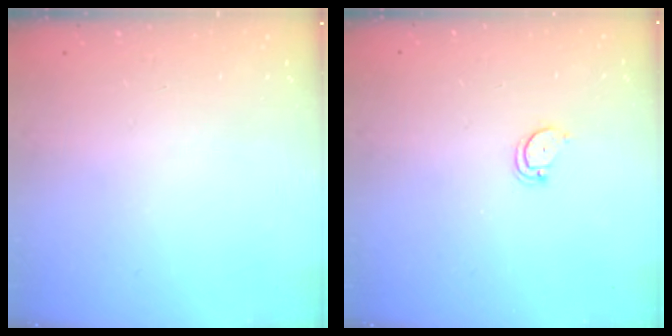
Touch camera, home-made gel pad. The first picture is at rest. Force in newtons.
{"total": 3.2, "press": 3.2, "slide": 0.3}